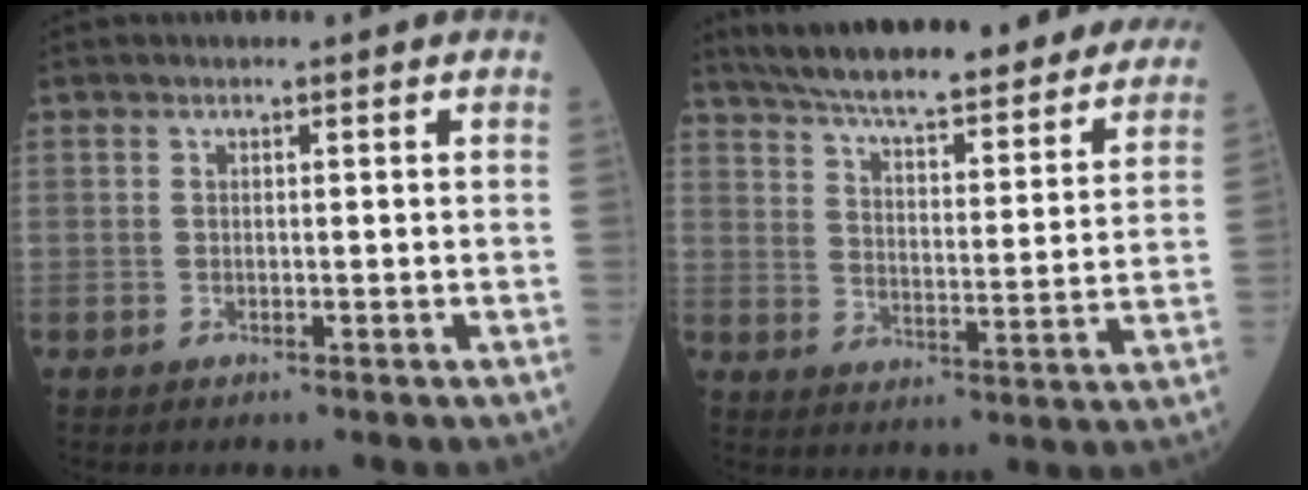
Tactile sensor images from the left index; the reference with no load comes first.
{"total": 31.2, "force": [27.7, 5.5, 13.2], "torque": [-0.215, -0.039, 0.354]}